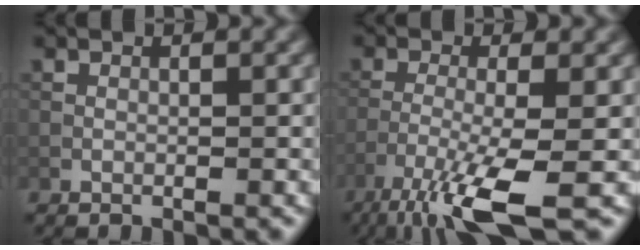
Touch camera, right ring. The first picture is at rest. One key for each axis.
{"total": 8.2, "fx": -4.7, "fy": 1.4, "fz": 6.6, "tx": -0.123, "ty": -0.010, "tz": -0.099}